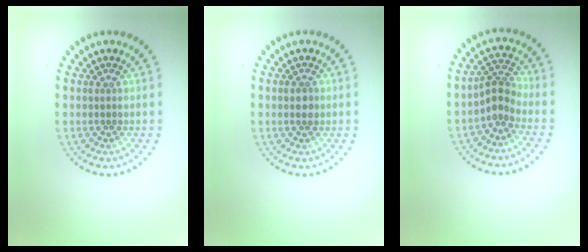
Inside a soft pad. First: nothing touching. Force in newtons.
{"total": 1.0, "press": 1.0, "slide": 0.0}
{"total": 2.2, "press": 1.7, "slide": 1.5}